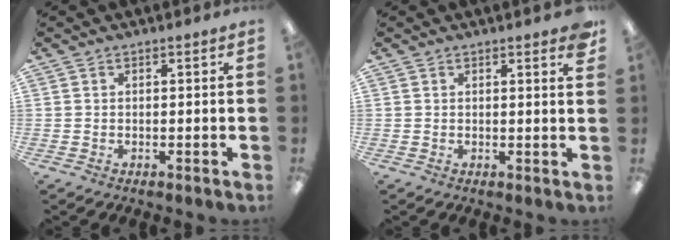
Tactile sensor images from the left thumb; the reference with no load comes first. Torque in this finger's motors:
{"motor_torque": [0.30, -0.15, 0.31, -0.27, 0.02]}